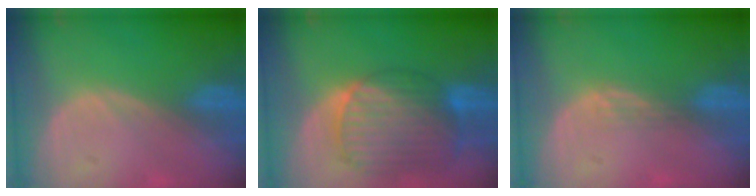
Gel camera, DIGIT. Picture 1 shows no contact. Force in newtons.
{"total": 10.7, "press": 9.2, "slide": 5.5}
{"total": 1.8, "press": 1.3, "slide": 1.2}